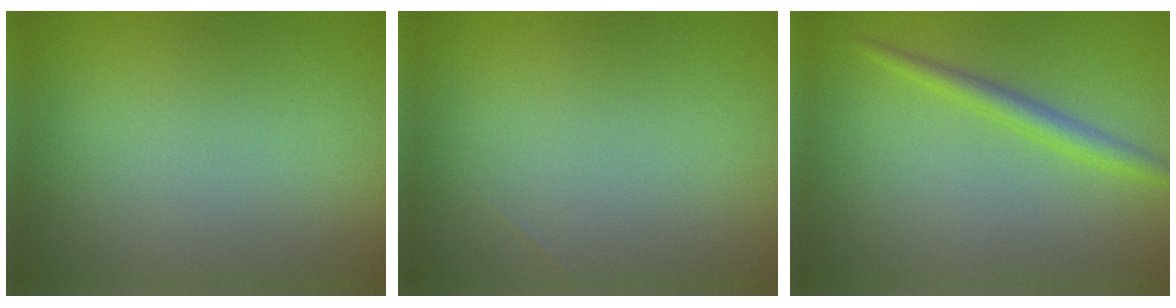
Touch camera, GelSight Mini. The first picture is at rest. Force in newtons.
{"total": 0.0}
{"total": 2.0, "press": 2.0, "slide": 0.1}